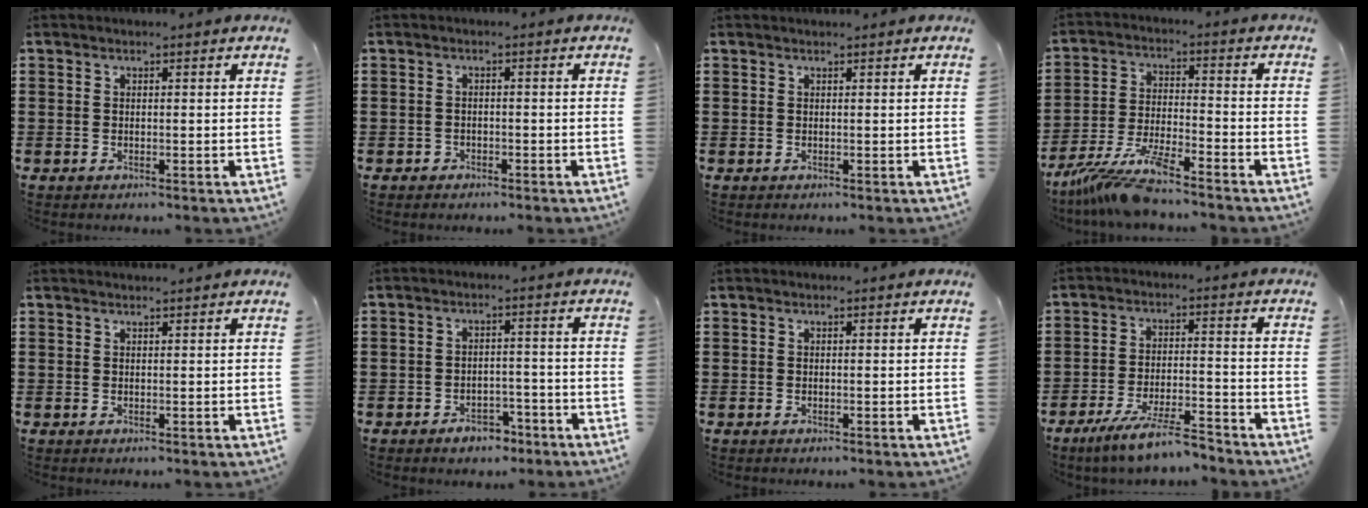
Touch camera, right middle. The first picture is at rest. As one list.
[{"total": 1.2, "force": [-1.0, 0.7, 0.0], "torque": [-0.004, 0.003, -0.023]}, {"total": 0.0}, {"total": 9.1, "force": [-7.9, 0.4, 4.6], "torque": [-0.103, -0.009, -0.154]}, {"total": 0.6, "force": [0.6, 0.0, 0.0], "torque": [-0.002, 0.001, 0.012]}, {"total": 3.4, "force": [-2.9, 1.5, 0.8], "torque": [-0.017, 0.009, -0.059]}, {"total": 0.0}, {"total": 7.8, "force": [-6.6, 0.6, 4.0], "torque": [-0.078, -0.002, -0.123]}]